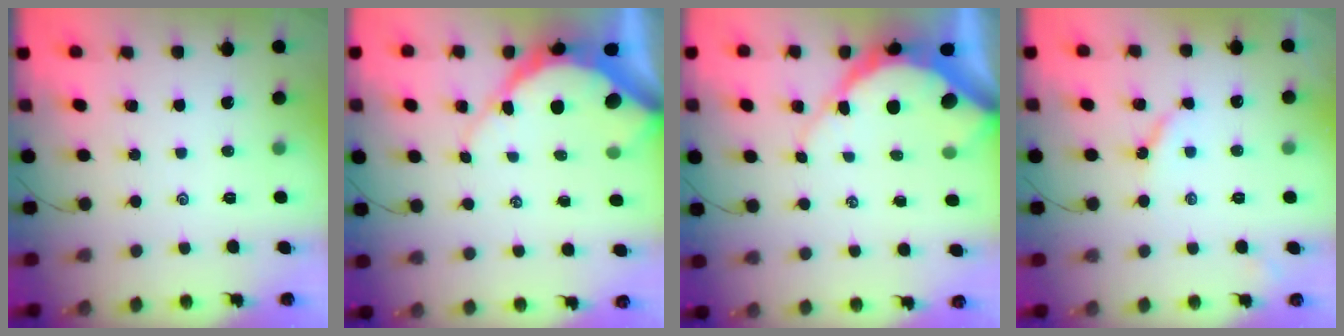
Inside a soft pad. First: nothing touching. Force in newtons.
{"total": 9.9, "press": 9.9, "slide": 0.9}
{"total": 9.9, "press": 9.9, "slide": 0.9}
{"total": 4.9, "press": 4.8, "slide": 0.4}